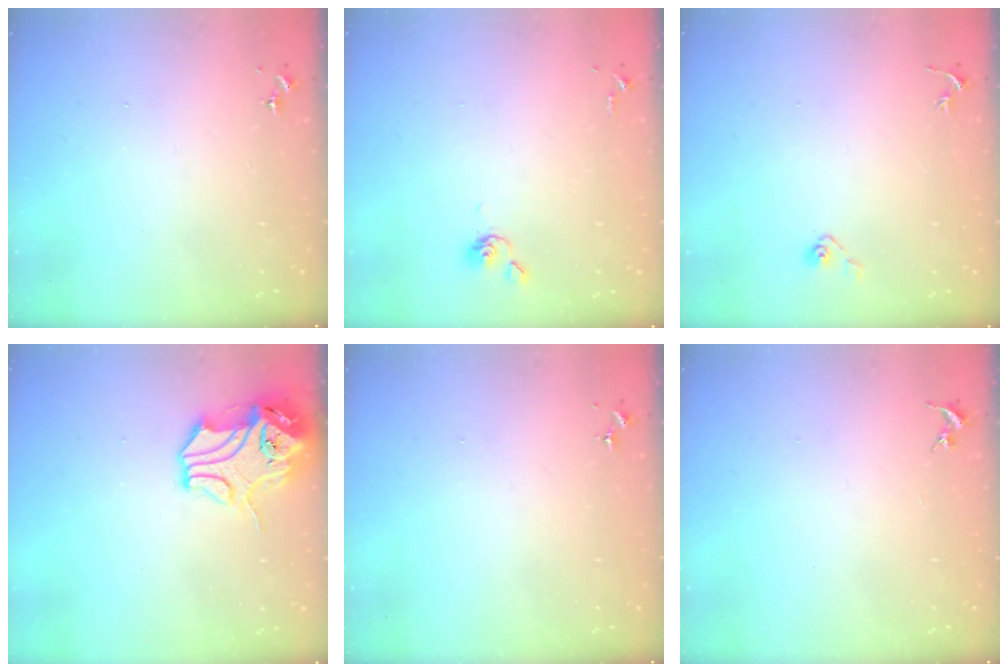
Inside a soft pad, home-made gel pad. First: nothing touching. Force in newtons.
{"total": 3.9, "press": 3.8, "slide": 0.6}
{"total": 3.7, "press": 3.4, "slide": 1.3}
{"total": 12.0, "press": 11.9, "slide": 1.6}
{"total": 0.0}
{"total": 0.0}